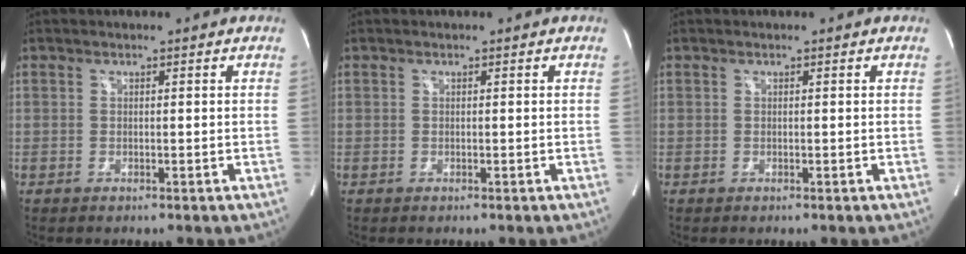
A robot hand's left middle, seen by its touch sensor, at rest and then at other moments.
{"total": 0.0}
{"total": 0.0}